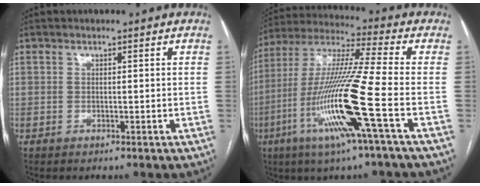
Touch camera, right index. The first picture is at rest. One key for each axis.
{"total": 17.5, "fx": -6.0, "fy": -1.1, "fz": 16.4, "tx": -0.333, "ty": -0.018, "tz": -0.121}